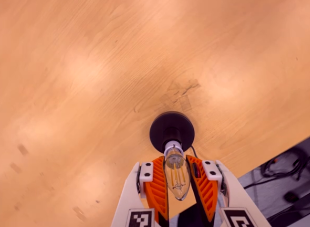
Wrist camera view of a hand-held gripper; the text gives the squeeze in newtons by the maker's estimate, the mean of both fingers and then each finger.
{"total": 13.7, "left": 13.7, "right": 13.8}